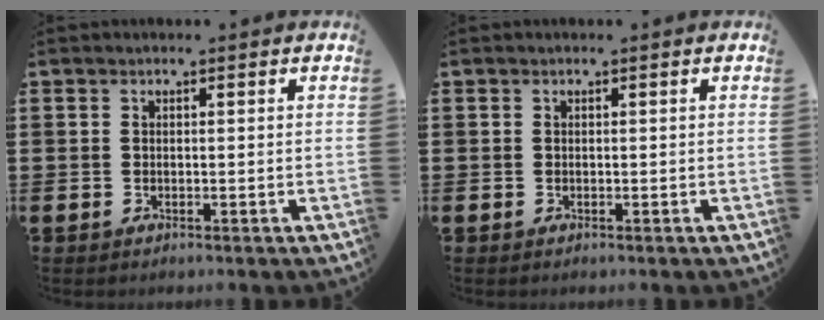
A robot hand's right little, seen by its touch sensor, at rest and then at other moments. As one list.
[{"total": 0.0}]